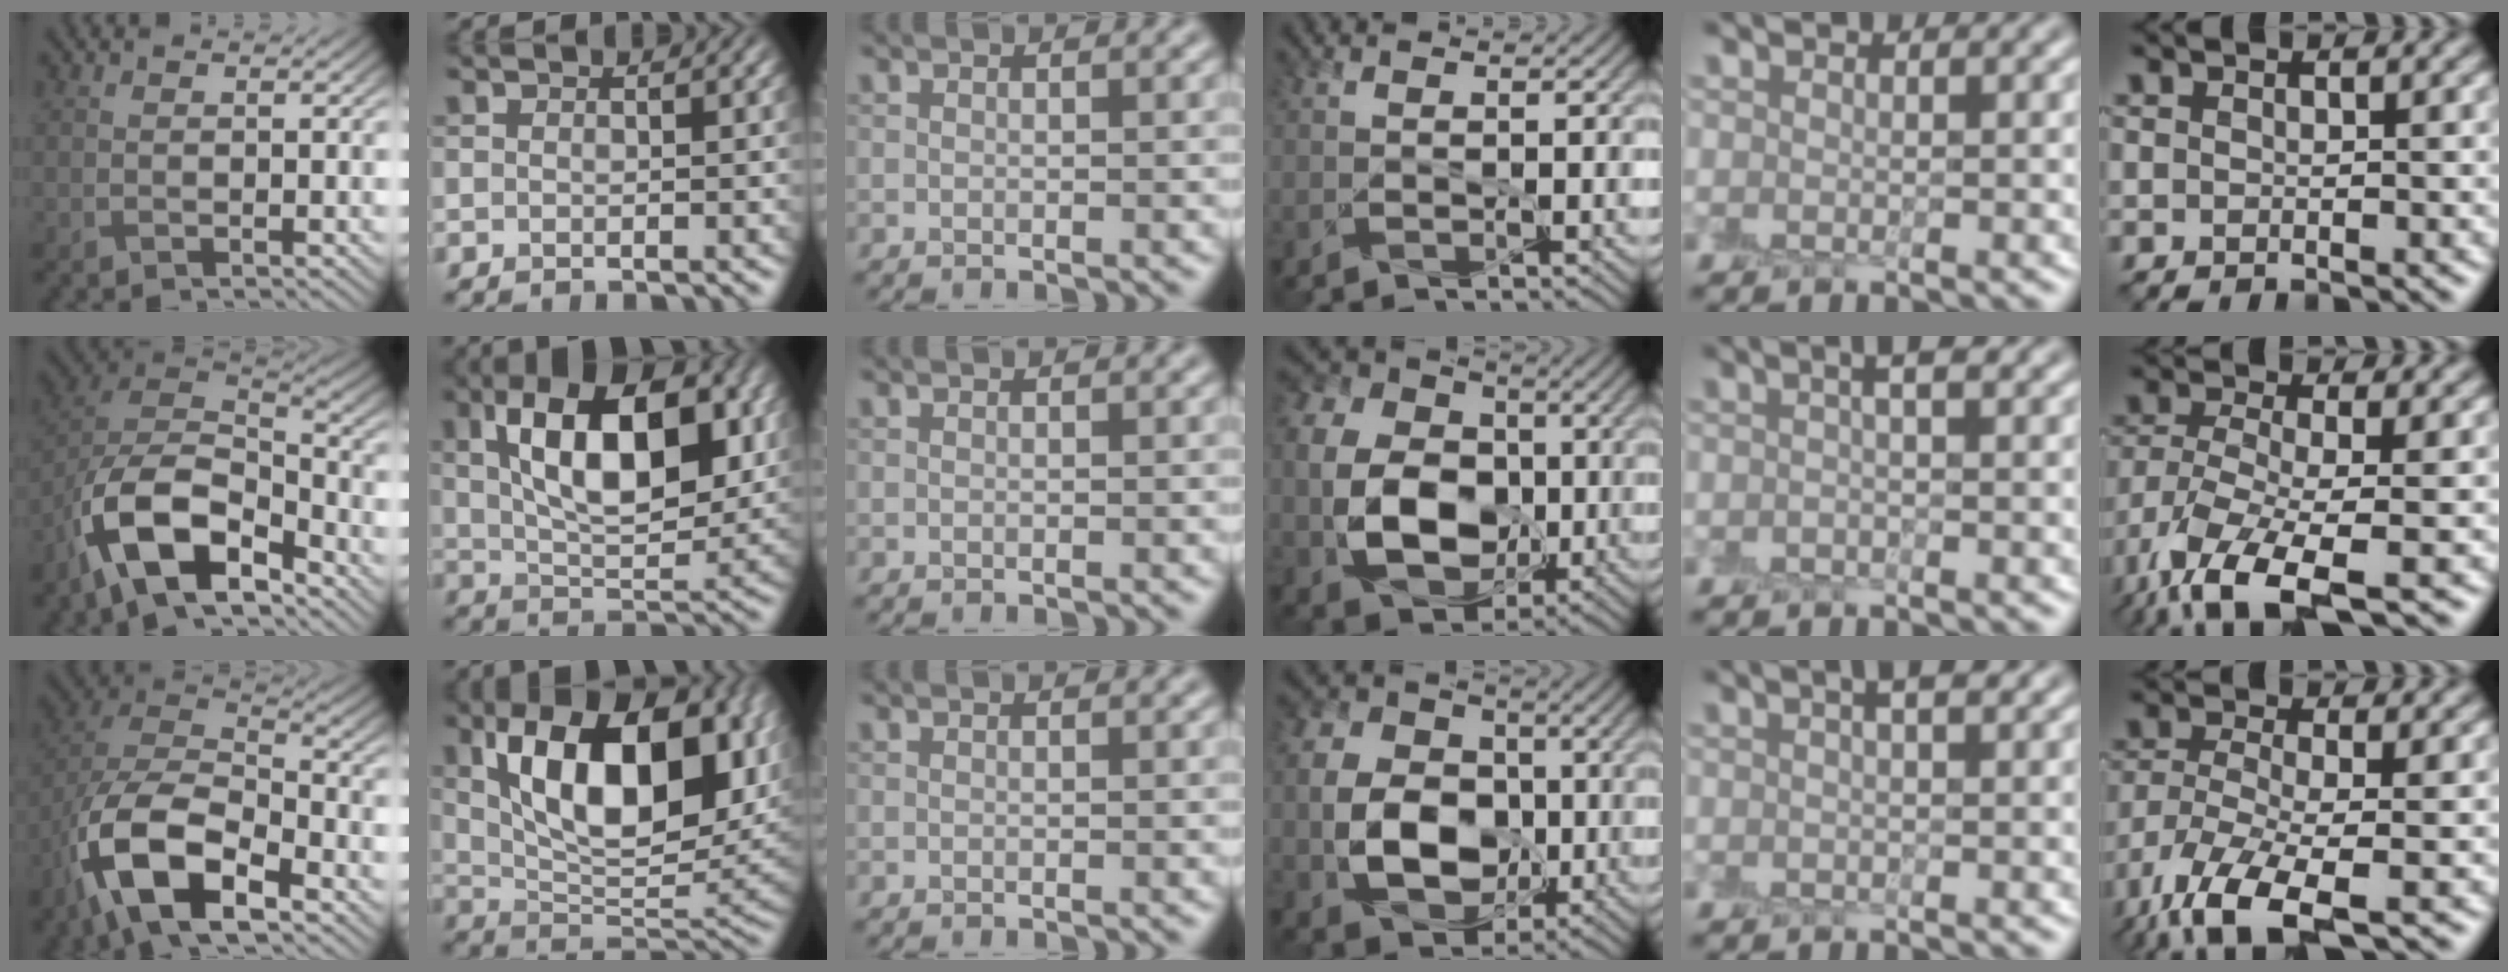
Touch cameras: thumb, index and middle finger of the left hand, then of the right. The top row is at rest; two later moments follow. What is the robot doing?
{"motion": "peel", "object": "envelope seal"}